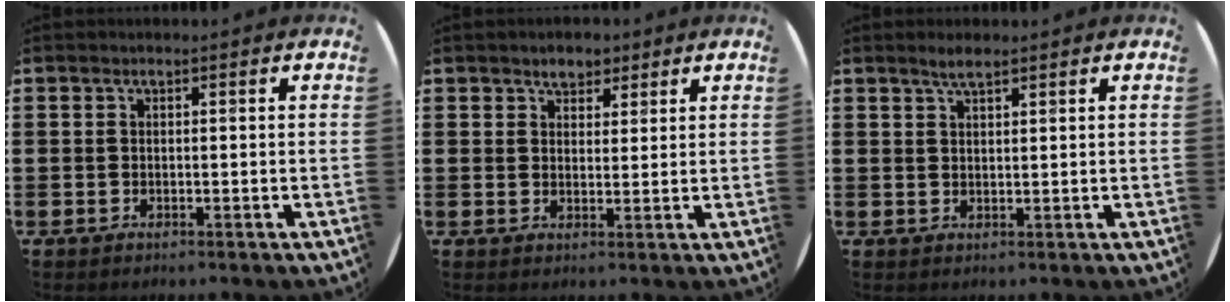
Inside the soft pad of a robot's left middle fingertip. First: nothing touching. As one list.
[{"total": 2.8, "force": [2.3, 1.5, 0.6], "torque": [0.001, 0.001, 0.041]}, {"total": 2.0, "force": [1.7, 0.2, 1.0], "torque": [-0.021, 0.003, 0.030]}]